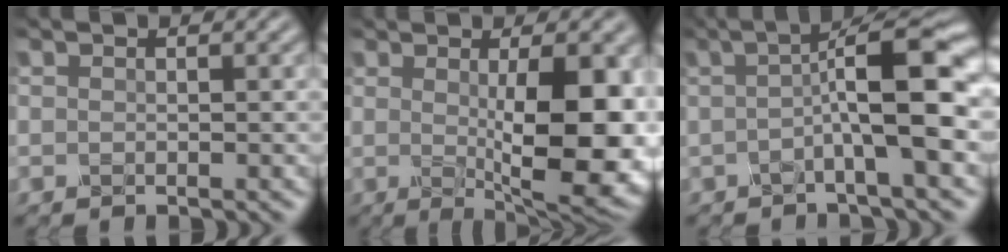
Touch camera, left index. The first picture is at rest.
{"total": 10.1, "force": [-0.2, 2.6, 9.7], "torque": [-0.127, -0.010, 0.004]}
{"total": 7.8, "force": [-0.3, 1.4, 7.6], "torque": [-0.109, 0.018, -0.015]}